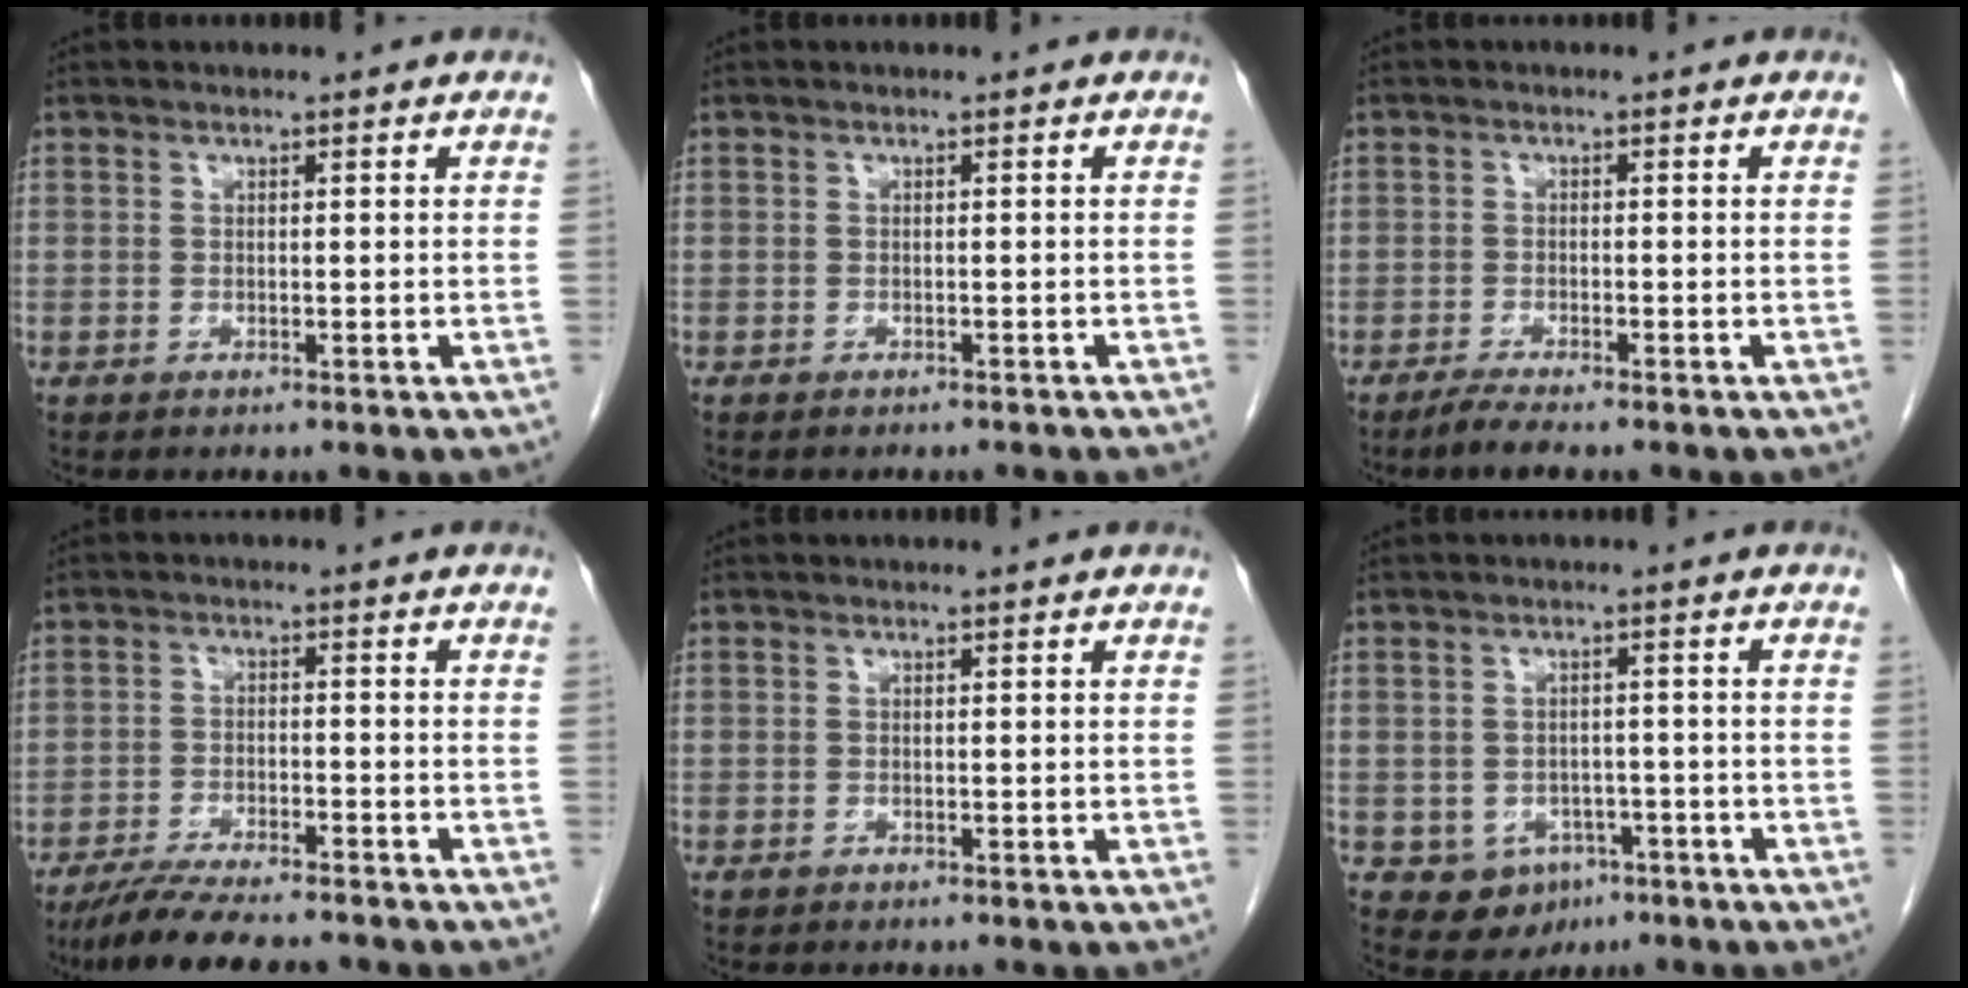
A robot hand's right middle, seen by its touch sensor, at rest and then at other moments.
{"total": 4.6, "force": [-4.1, 1.1, 1.8], "torque": [-0.022, -0.006, -0.045]}
{"total": 1.7, "force": [-1.4, 0.1, 0.9], "torque": [-0.027, -0.005, -0.027]}
{"total": 10.3, "force": [-8.8, 1.5, 5.1], "torque": [-0.081, -0.021, -0.140]}
{"total": 0.0}
{"total": 5.3, "force": [-2.4, 4.4, 1.8], "torque": [-0.024, 0.004, -0.022]}